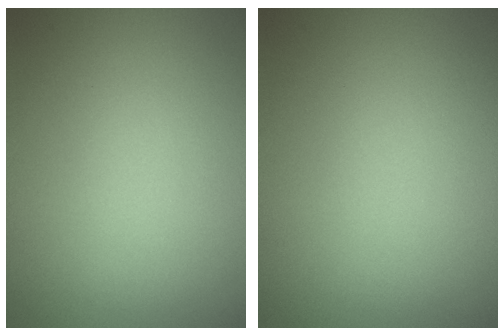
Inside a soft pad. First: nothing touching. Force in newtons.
{"total": 0.0}